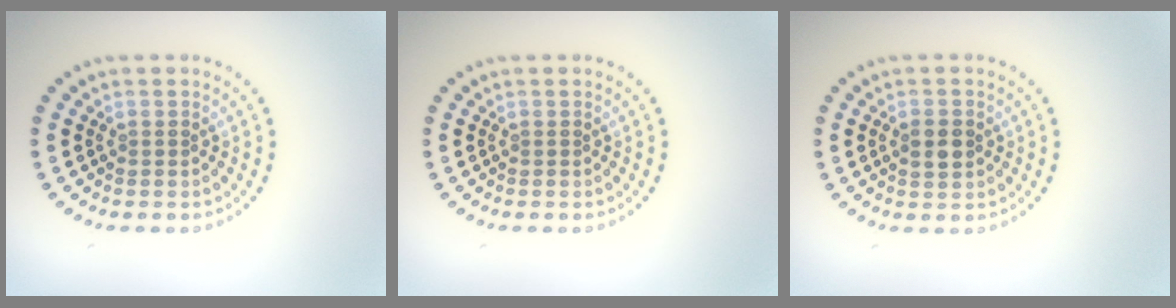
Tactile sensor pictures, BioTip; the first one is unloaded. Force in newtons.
{"total": 0.0}
{"total": 1.8, "press": 1.8, "slide": 0.1}